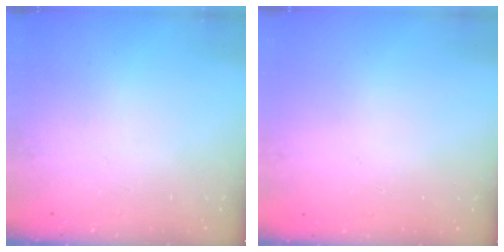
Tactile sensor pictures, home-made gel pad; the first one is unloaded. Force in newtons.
{"total": 0.0}